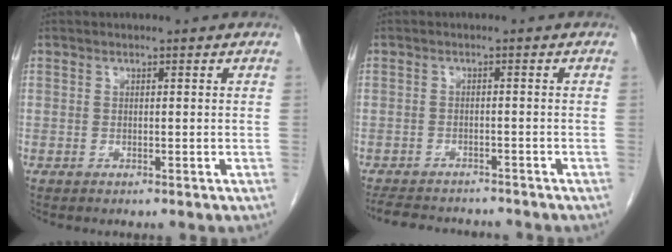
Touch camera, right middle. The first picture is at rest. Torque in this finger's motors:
{"motor_torque": [0.70, -0.61, 0.00, 0.00]}